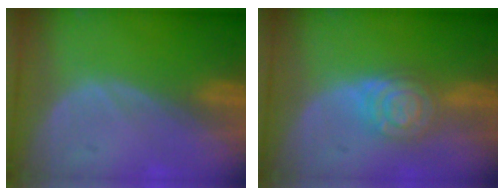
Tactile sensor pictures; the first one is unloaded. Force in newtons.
{"total": 6.7, "press": 6.7, "slide": 0.4}